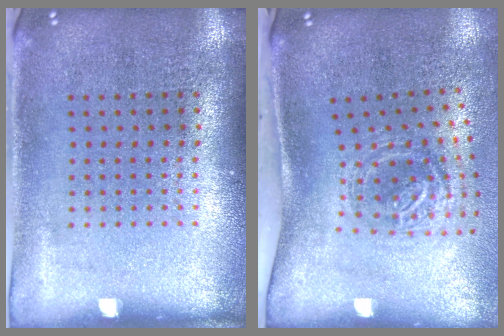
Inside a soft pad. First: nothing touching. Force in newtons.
{"total": 1.8, "press": 1.2, "slide": 1.3}